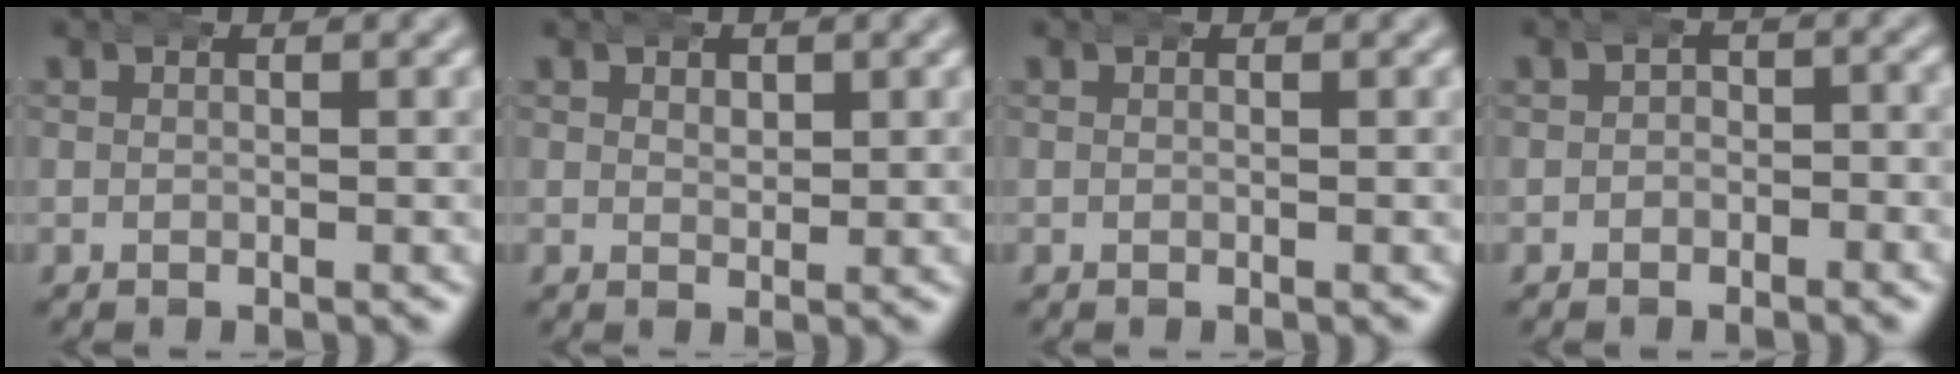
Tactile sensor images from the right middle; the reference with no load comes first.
{"total": 1.2, "force": [0.6, 0.8, 0.6], "torque": [-0.005, -0.004, 0.011]}
{"total": 0.0}
{"total": 1.6, "force": [-0.9, 1.3, 0.3], "torque": [0.007, 0.000, -0.023]}